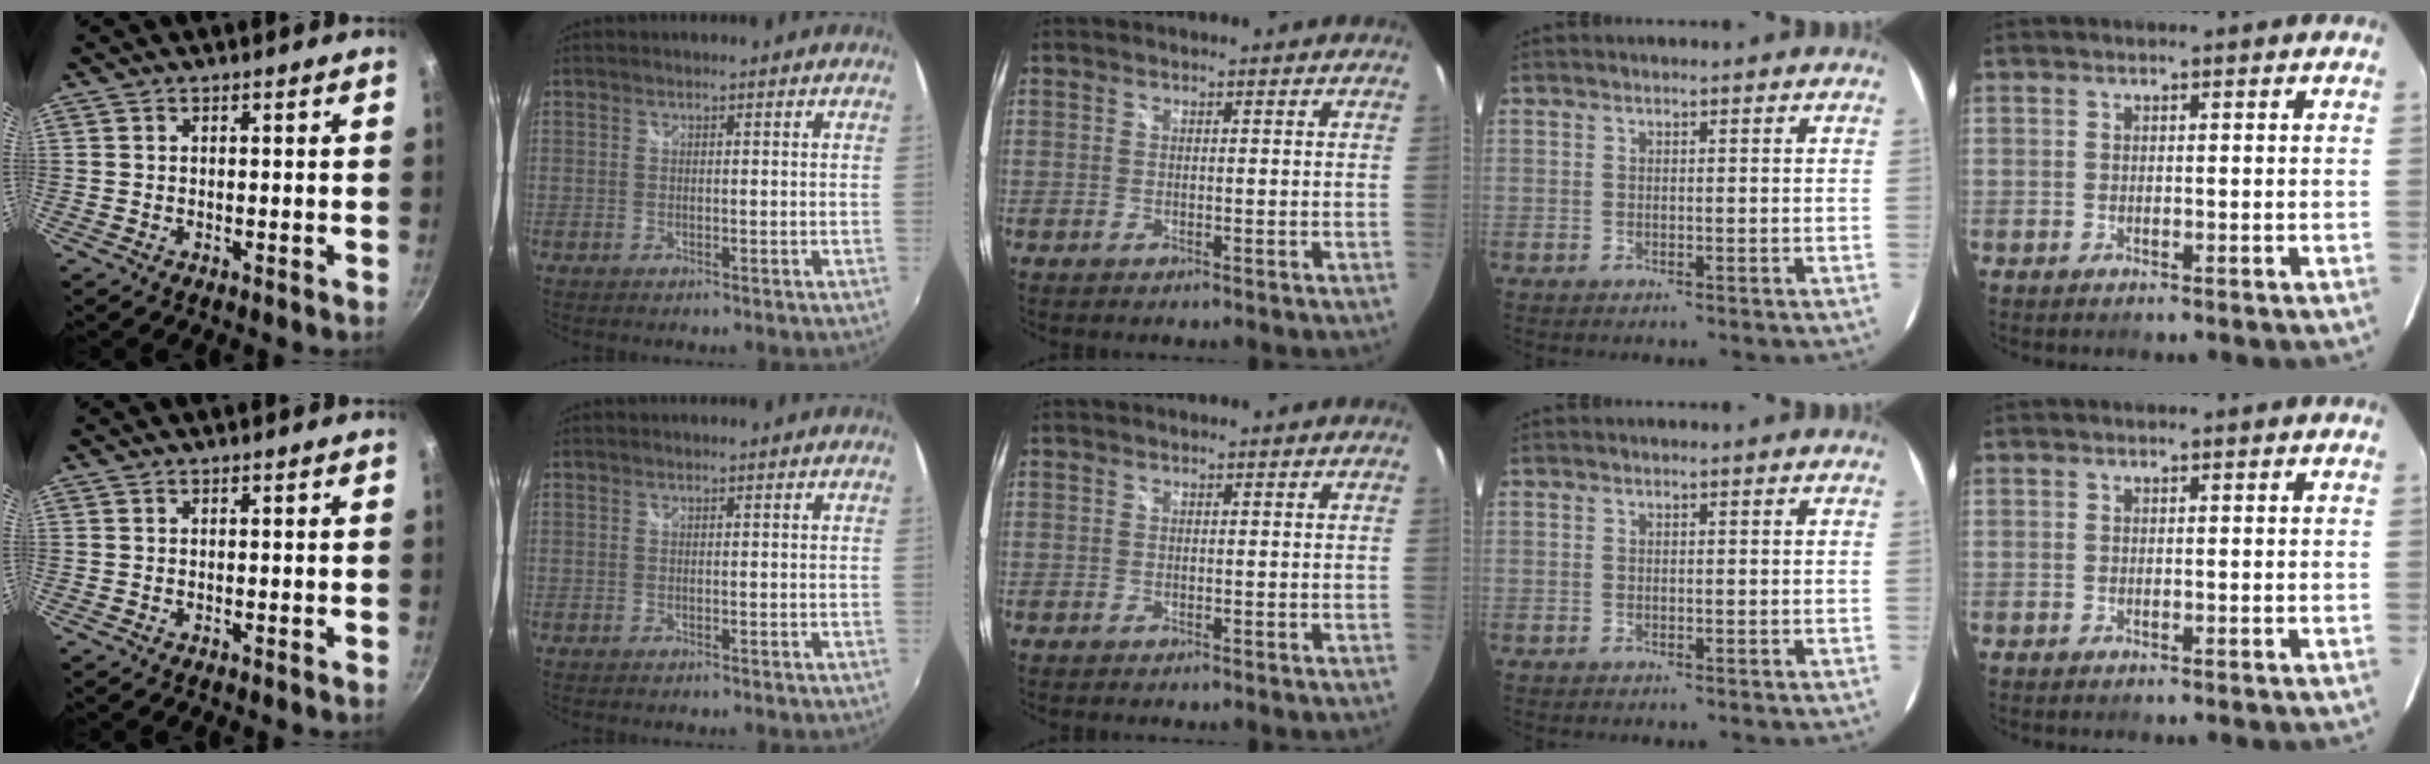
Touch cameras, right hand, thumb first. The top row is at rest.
{}